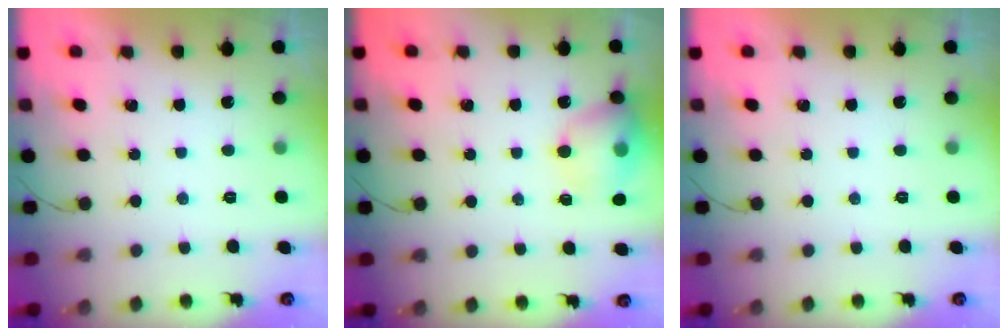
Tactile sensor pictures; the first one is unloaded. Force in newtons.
{"total": 13.0, "press": 12.9, "slide": 2.1}
{"total": 0.0}